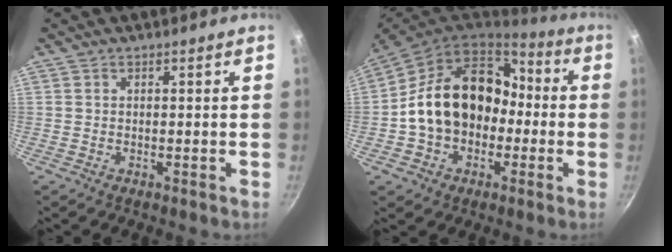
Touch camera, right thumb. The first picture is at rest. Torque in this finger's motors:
{"motor_torque": [2.25, 2.36, 0.70, -0.62, 0.31]}